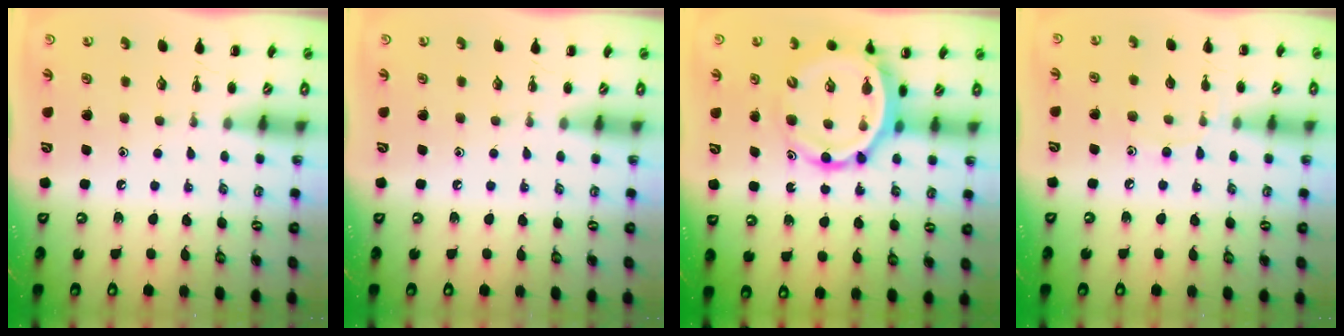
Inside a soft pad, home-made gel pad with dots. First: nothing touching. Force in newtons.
{"total": 0.0}
{"total": 10.1, "press": 9.5, "slide": 3.3}
{"total": 5.9, "press": 5.7, "slide": 1.6}